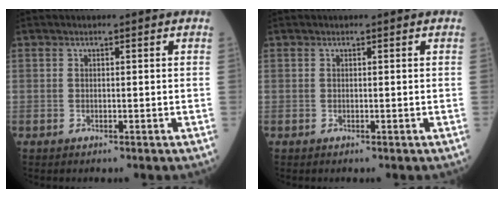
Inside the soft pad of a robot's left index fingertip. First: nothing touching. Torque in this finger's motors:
{"motor_torque": [0.08, 0.08, 0.01, 0.01]}